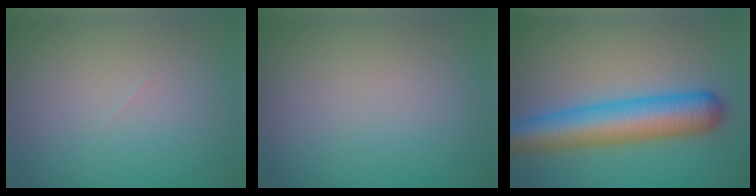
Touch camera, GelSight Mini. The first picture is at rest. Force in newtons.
{"total": 0.0}
{"total": 8.2, "press": 8.2, "slide": 0.3}